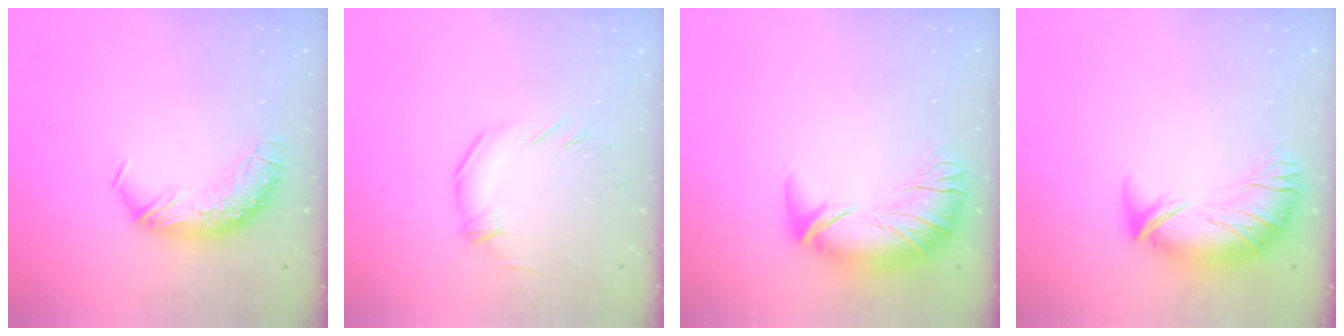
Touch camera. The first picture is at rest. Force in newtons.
{"total": 3.1, "press": 2.7, "slide": 1.4}
{"total": 2.8, "press": 1.7, "slide": 2.3}
{"total": 3.3, "press": 2.5, "slide": 2.2}